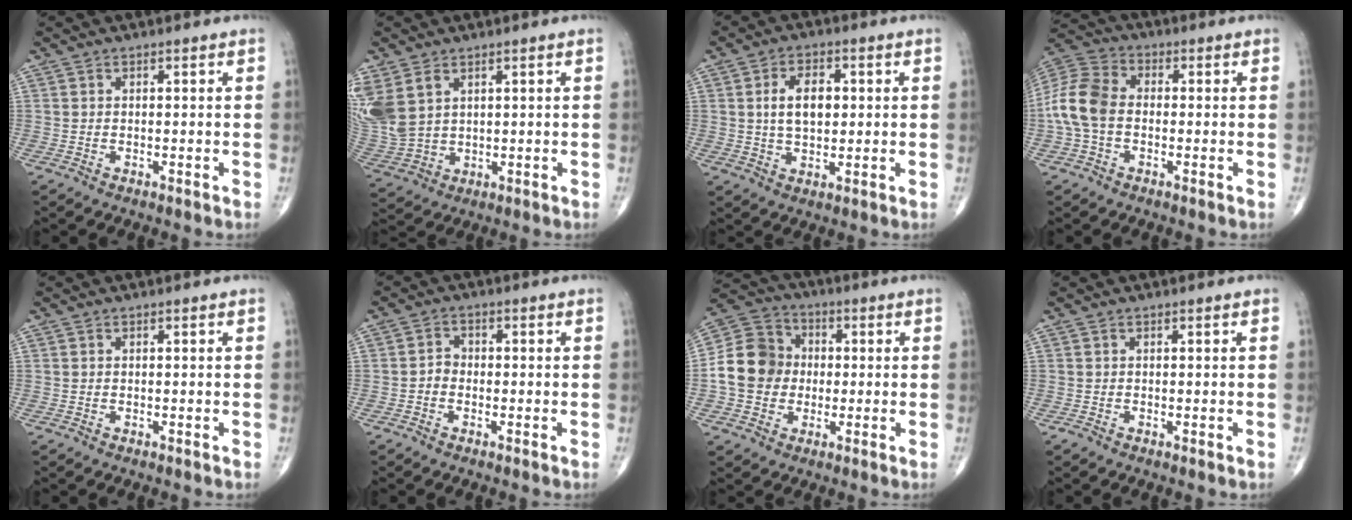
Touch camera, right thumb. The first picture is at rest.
{"total": 12.2, "force": [4.7, 8.4, 7.5], "torque": [-0.190, -0.005, 0.114]}
{"total": 7.7, "force": [1.2, 4.7, 6.0], "torque": [-0.090, 0.003, 0.022]}
{"total": 10.5, "force": [-1.2, 7.3, 7.4], "torque": [-0.155, 0.028, -0.037]}
{"total": 0.0}
{"total": 2.5, "force": [-0.7, 2.0, 1.2], "torque": [-0.008, 0.011, -0.019]}
{"total": 11.7, "force": [-0.8, 10.4, 5.4], "torque": [-0.084, 0.029, -0.024]}
{"total": 0.5, "force": [-0.1, 0.3, 0.4], "torque": [-0.008, -0.004, -0.006]}